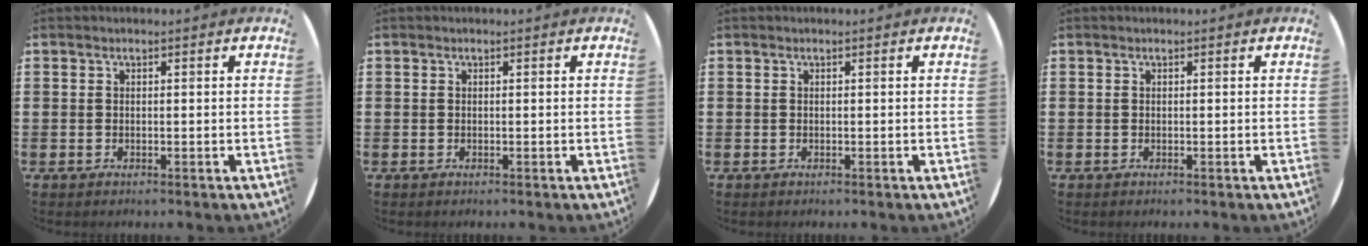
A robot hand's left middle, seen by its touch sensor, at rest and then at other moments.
{"total": 0.0}
{"total": 0.0}
{"total": 0.0}